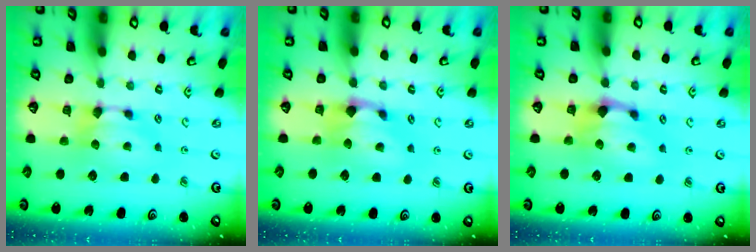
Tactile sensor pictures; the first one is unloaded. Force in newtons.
{"total": 1.4, "press": 0.4, "slide": 1.3}
{"total": 1.4, "press": 0.9, "slide": 1.1}